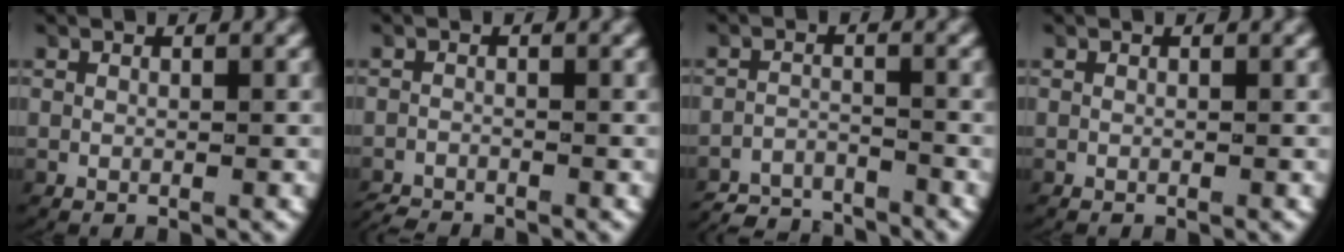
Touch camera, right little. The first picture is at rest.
{"total": 2.2, "force": [-2.1, 0.3, 0.0], "torque": [-0.008, -0.013, -0.035]}
{"total": 4.8, "force": [-4.6, 1.2, 0.3], "torque": [-0.002, -0.015, -0.079]}
{"total": 0.0}